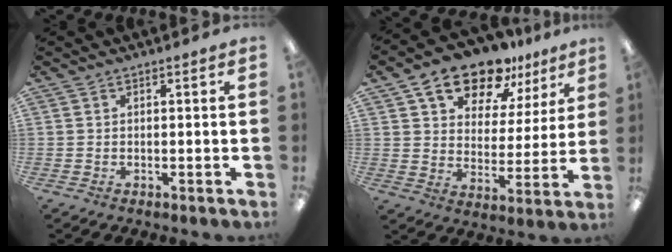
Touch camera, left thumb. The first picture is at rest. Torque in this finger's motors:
{"motor_torque": [0.33, 0.41, 1.66, -1.12, 0.19]}